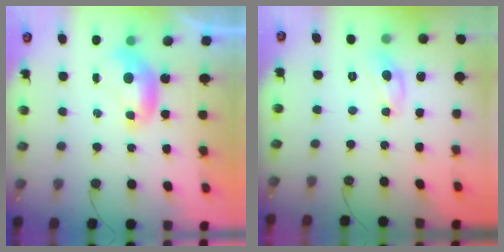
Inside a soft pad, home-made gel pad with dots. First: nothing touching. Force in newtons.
{"total": 5.3, "press": 5.2, "slide": 0.3}